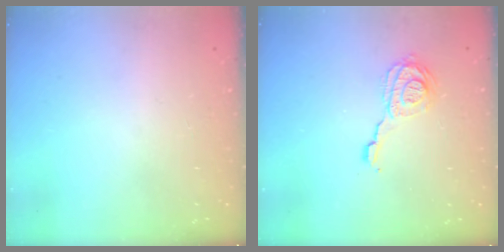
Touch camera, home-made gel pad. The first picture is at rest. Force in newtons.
{"total": 11.8, "press": 11.7, "slide": 1.4}